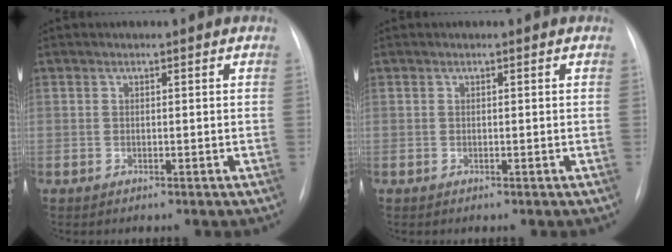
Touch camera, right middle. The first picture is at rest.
{"total": 0.0}